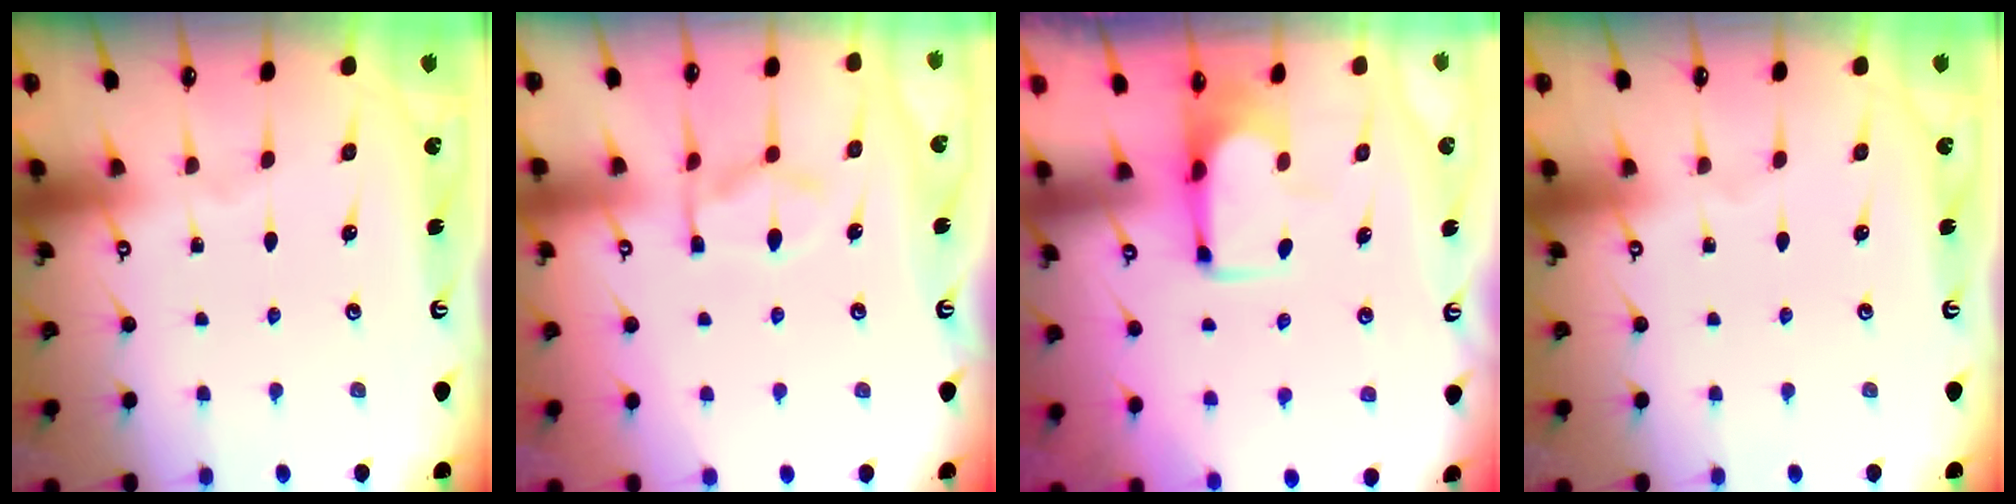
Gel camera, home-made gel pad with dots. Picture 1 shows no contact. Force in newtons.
{"total": 9.8, "press": 9.7, "slide": 1.4}
{"total": 3.1, "press": 3.1, "slide": 0.4}
{"total": 0.0}